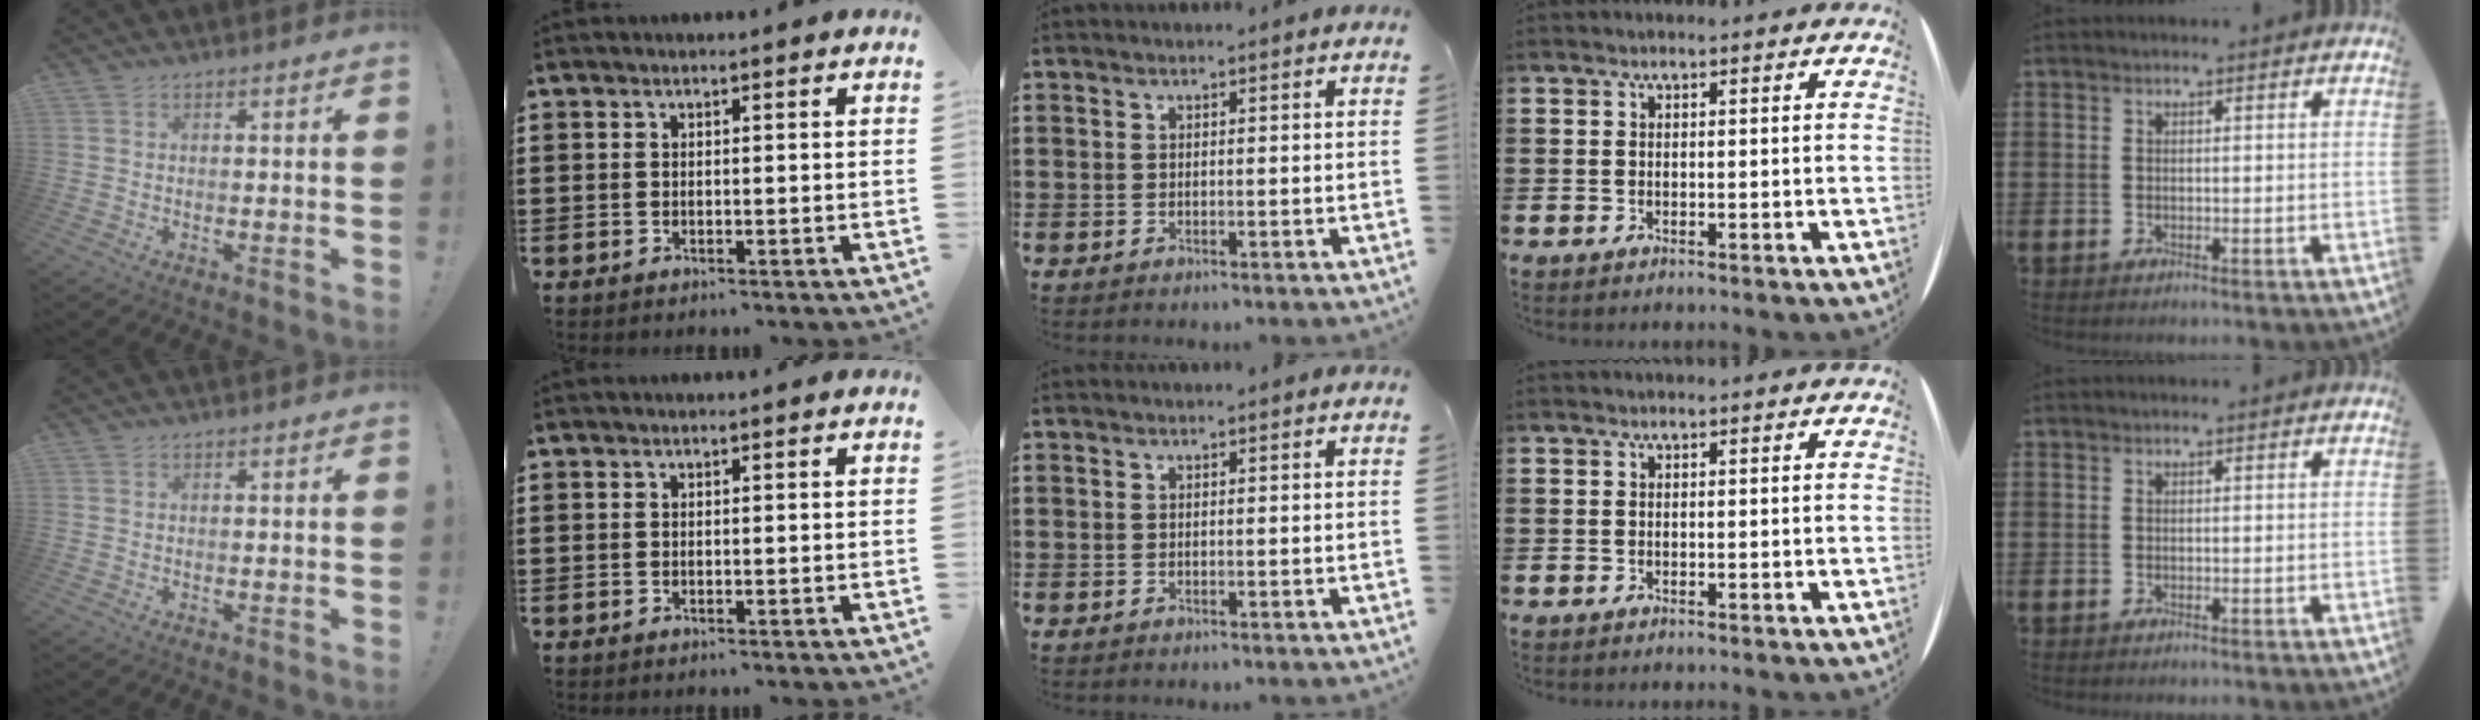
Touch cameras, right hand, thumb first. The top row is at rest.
{}